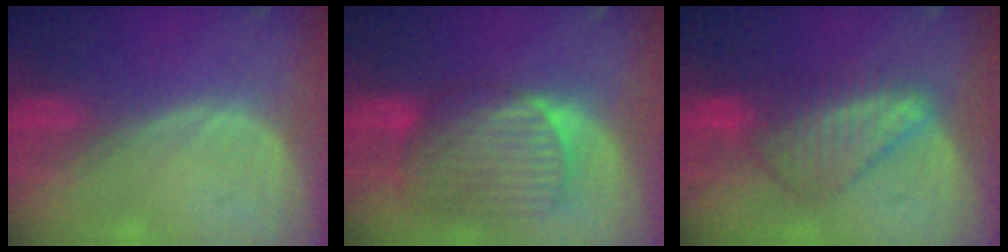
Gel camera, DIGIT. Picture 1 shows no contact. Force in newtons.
{"total": 10.4, "press": 8.9, "slide": 5.5}
{"total": 7.6, "press": 7.1, "slide": 2.7}